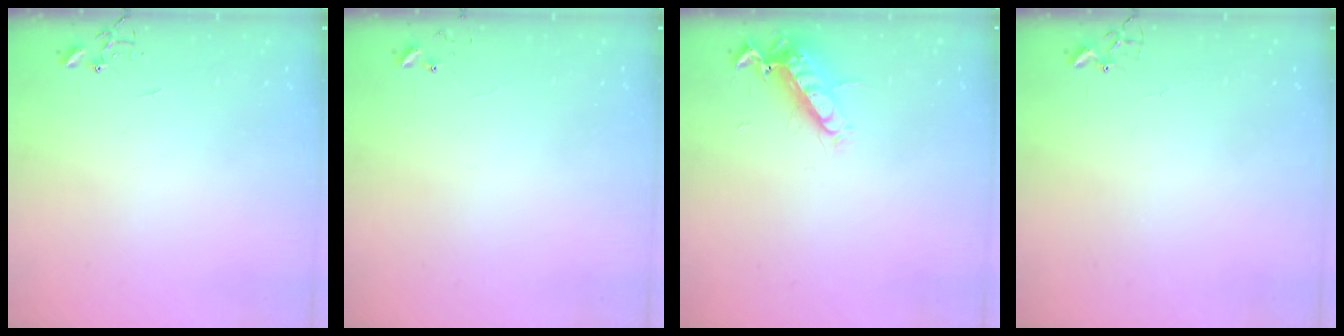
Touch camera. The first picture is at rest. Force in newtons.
{"total": 5.5, "press": 5.5, "slide": 0.4}
{"total": 12.7, "press": 12.6, "slide": 1.2}
{"total": 2.4, "press": 2.4, "slide": 0.3}